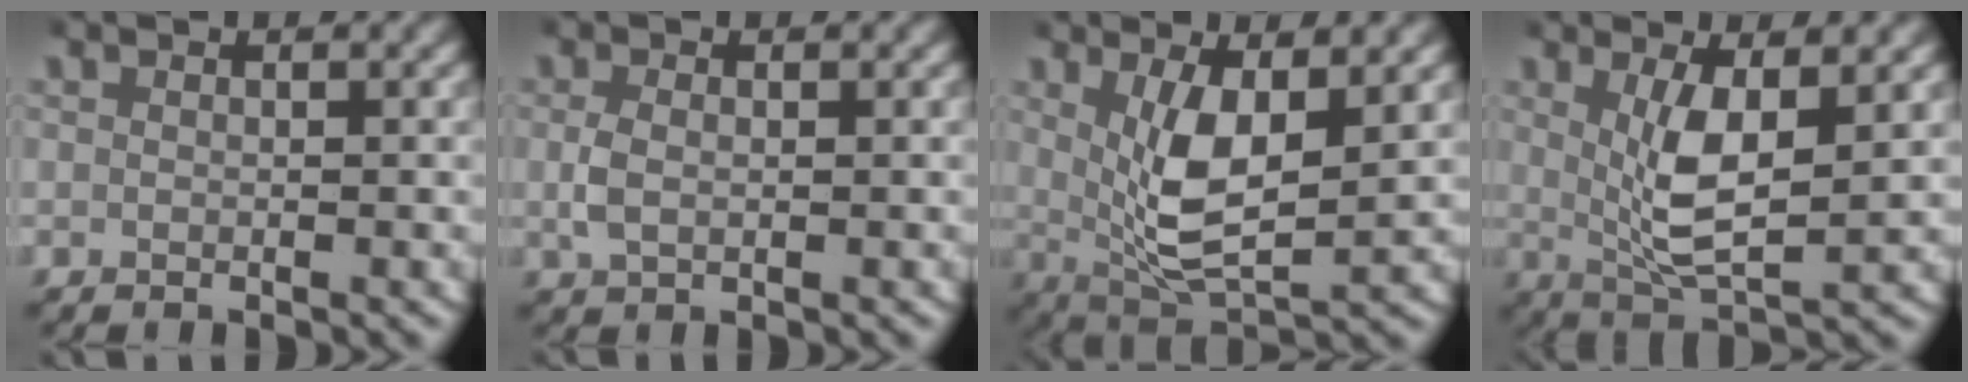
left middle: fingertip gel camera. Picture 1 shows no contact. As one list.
[{"total": 1.7, "force": [0.1, 1.1, 1.3], "torque": [-0.039, -0.002, 0.005]}, {"total": 6.2, "force": [1.3, 2.7, 5.4], "torque": [-0.111, -0.016, 0.033]}, {"total": 5.1, "force": [1.1, 1.7, 4.7], "torque": [-0.096, -0.010, 0.026]}]